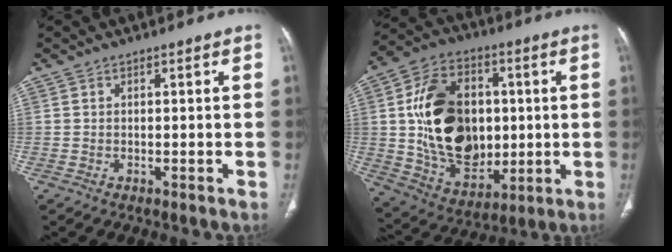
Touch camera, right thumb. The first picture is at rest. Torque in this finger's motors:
{"motor_torque": [2.16, 2.89, 2.00, 0.07, 0.23]}